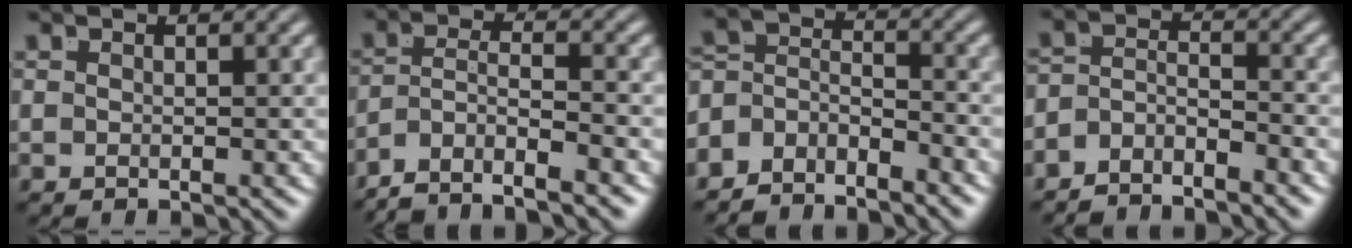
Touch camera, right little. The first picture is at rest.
{"total": 7.1, "force": [-4.9, 4.0, 3.2], "torque": [-0.066, -0.024, -0.082]}
{"total": 6.6, "force": [-1.8, 5.5, 3.3], "torque": [-0.061, -0.017, -0.042]}
{"total": 3.7, "force": [-2.9, 1.9, 1.4], "torque": [-0.016, -0.011, -0.056]}